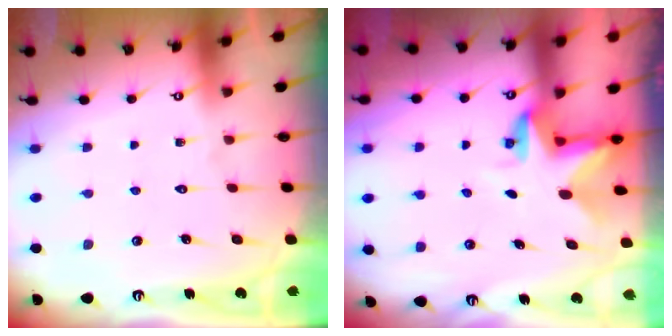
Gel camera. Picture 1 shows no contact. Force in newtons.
{"total": 3.3, "press": 3.3, "slide": 0.2}